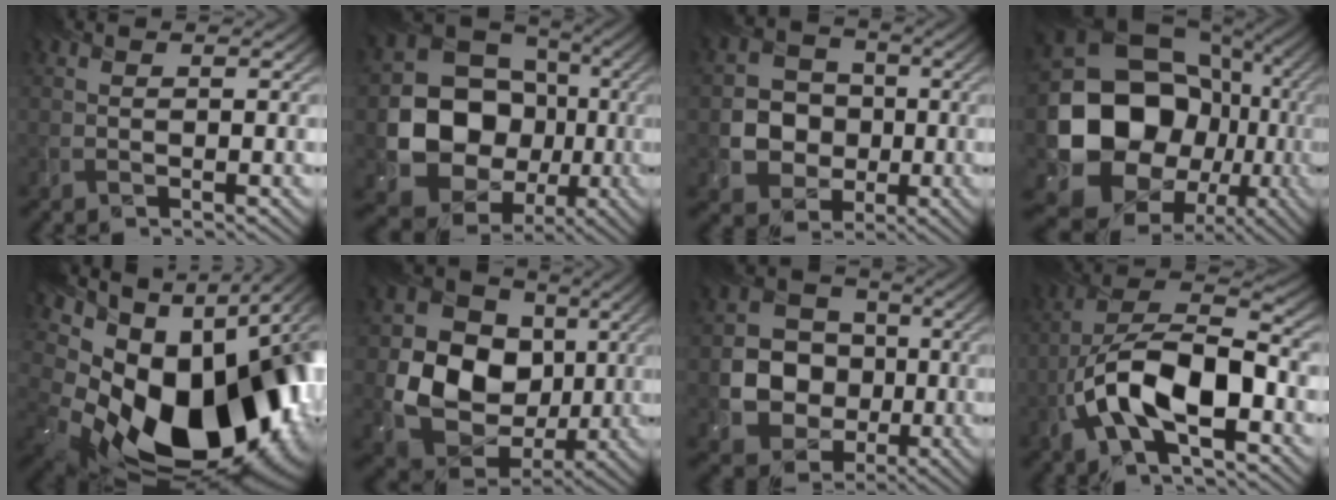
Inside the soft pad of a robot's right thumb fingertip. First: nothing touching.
{"total": 13.9, "force": [-1.5, 12.2, 6.6], "torque": [-0.132, -0.036, -0.025]}
{"total": 6.7, "force": [-0.8, 6.3, 2.2], "torque": [-0.043, -0.005, -0.030]}
{"total": 19.2, "force": [-2.5, 16.3, 9.8], "torque": [-0.208, -0.040, -0.031]}
{"total": 20.8, "force": [-1.4, 14.4, 14.9], "torque": [-0.264, -0.062, 0.026]}
{"total": 12.9, "force": [0.6, 11.0, 6.7], "torque": [-0.144, -0.016, 0.011]}
{"total": 8.8, "force": [-1.1, 7.8, 3.8], "torque": [-0.084, -0.012, -0.038]}
{"total": 12.5, "force": [-4.7, 5.5, 10.2], "torque": [-0.205, -0.002, -0.092]}